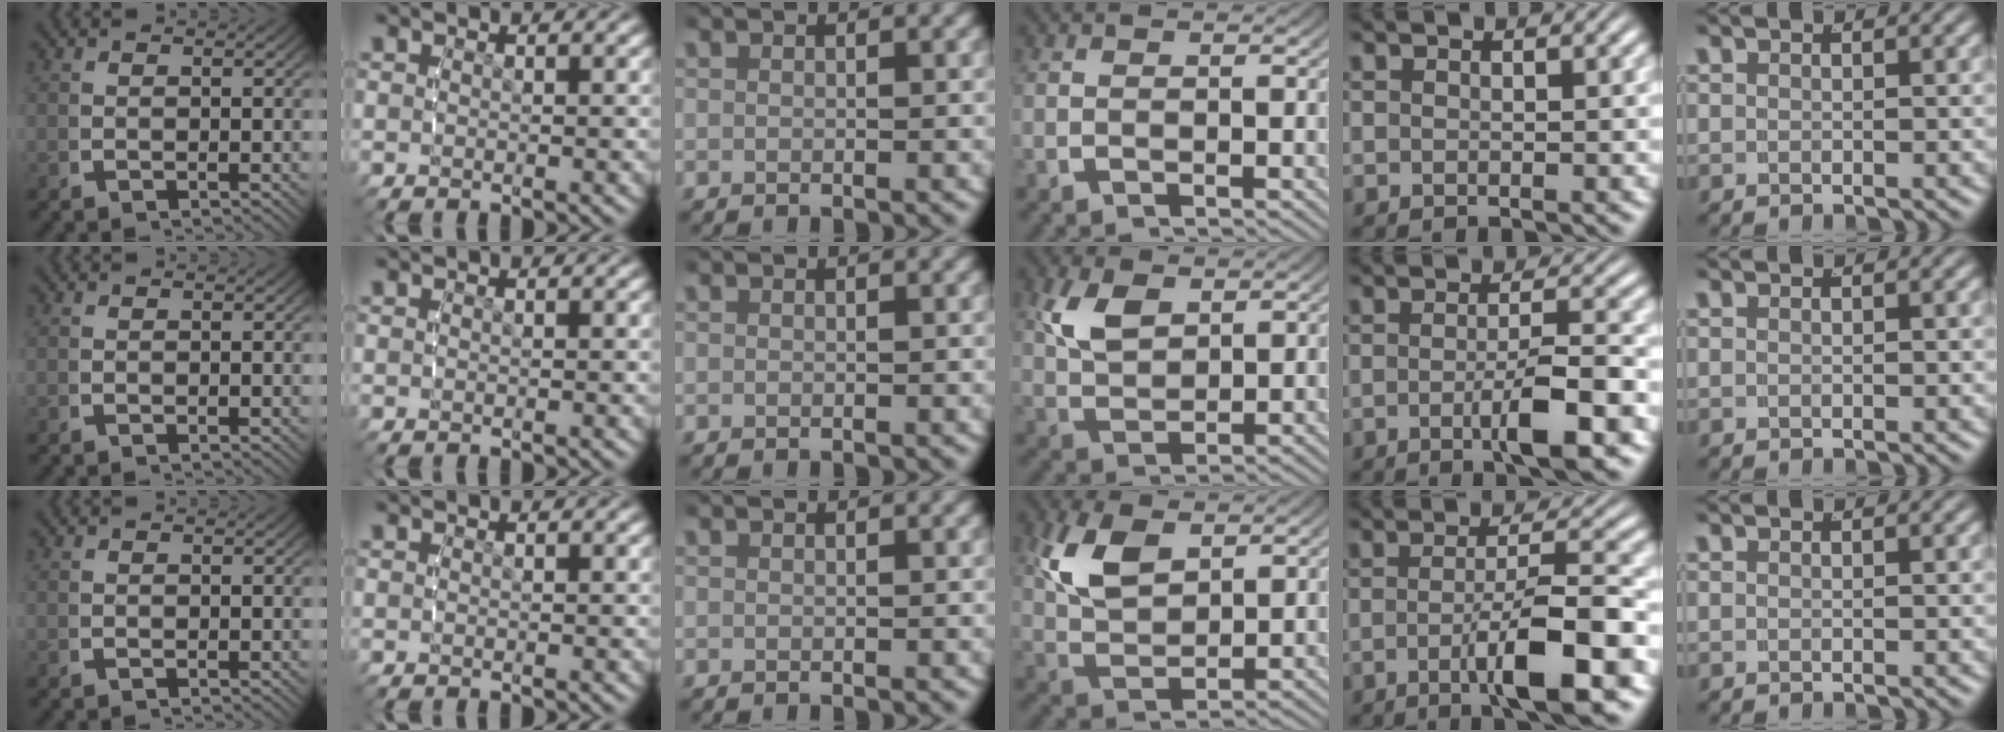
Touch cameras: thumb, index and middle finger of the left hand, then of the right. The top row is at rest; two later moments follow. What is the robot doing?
{"motion": "lift_and_place", "object": "bottle cap"}